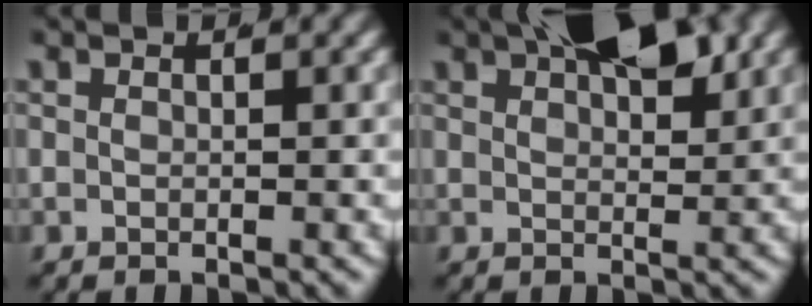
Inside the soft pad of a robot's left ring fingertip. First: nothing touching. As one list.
[{"total": 5.9, "force": [3.4, 1.8, 4.4], "torque": [-0.060, 0.001, 0.059]}]